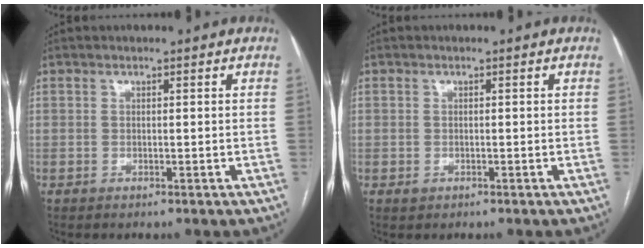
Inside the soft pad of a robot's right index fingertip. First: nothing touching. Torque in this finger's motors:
{"motor_torque": [-0.48, -0.08, -1.04, -0.21]}